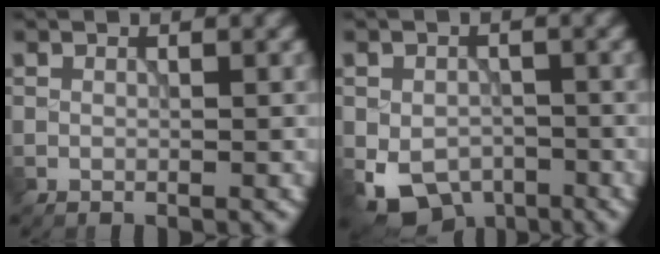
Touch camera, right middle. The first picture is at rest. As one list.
[{"total": 6.4, "force": [-2.9, 4.5, 3.6], "torque": [-0.063, -0.022, -0.040]}]